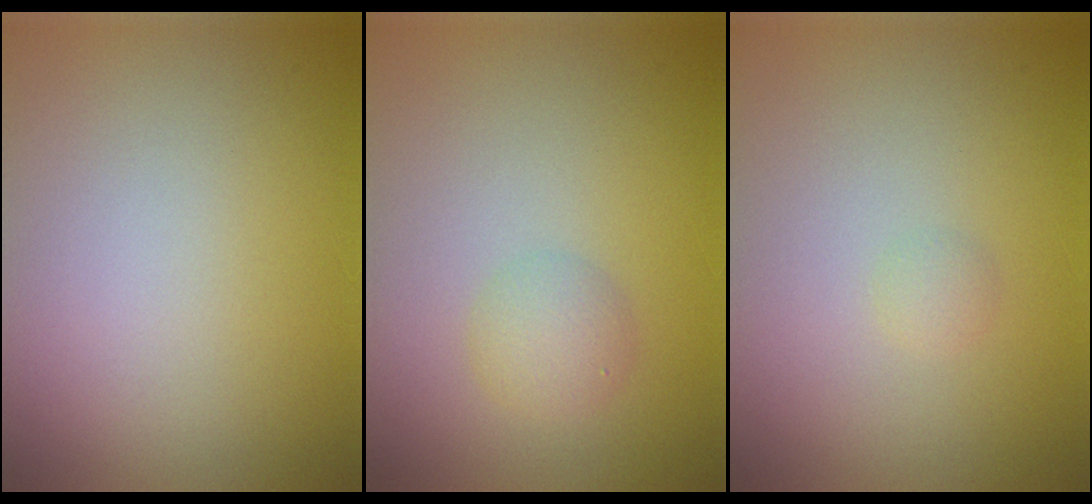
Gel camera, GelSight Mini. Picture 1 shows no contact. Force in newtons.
{"total": 1.8, "press": 1.8, "slide": 0.0}
{"total": 0.6, "press": 0.6, "slide": 0.1}